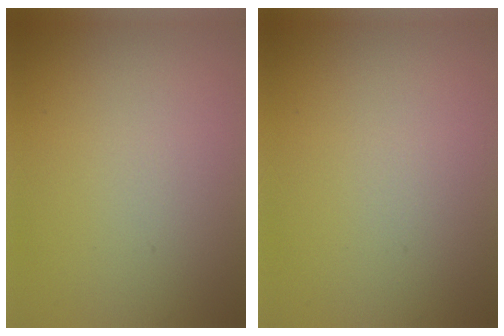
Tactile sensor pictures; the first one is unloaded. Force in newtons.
{"total": 0.0}